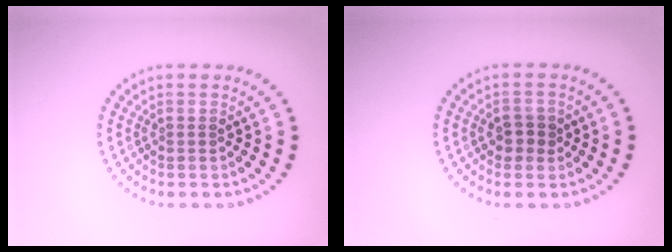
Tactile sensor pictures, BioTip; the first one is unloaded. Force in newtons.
{"total": 1.8, "press": 1.7, "slide": 0.4}